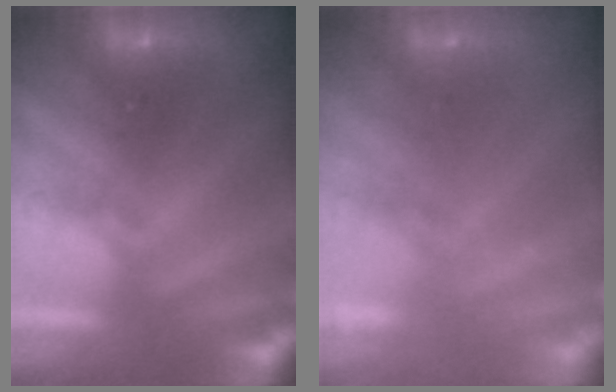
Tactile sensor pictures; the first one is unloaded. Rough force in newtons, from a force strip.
{"total": 2.2}